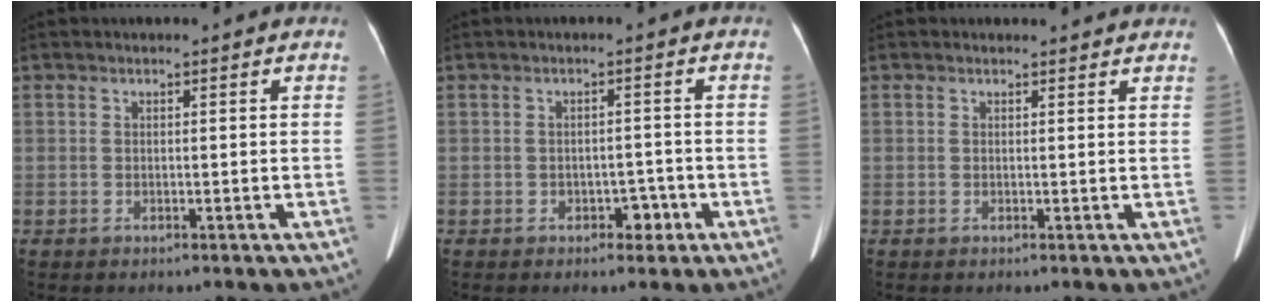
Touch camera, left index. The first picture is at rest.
{"total": 2.7, "force": [-1.4, 1.8, 1.4], "torque": [-0.016, 0.004, -0.013]}
{"total": 2.2, "force": [2.0, 0.8, 0.1], "torque": [-0.004, 0.008, 0.013]}